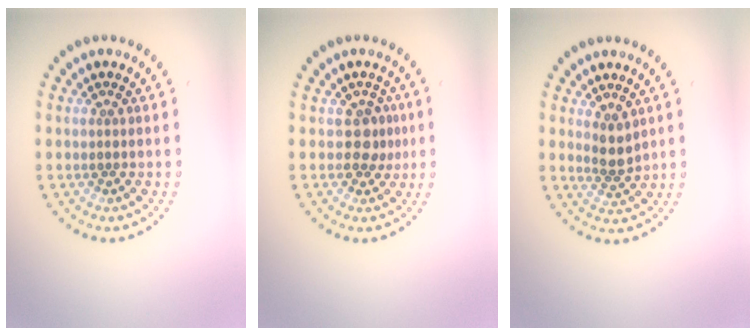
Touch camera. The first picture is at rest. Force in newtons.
{"total": 1.8, "press": 1.5, "slide": 1.0}
{"total": 1.9, "press": 1.5, "slide": 1.2}